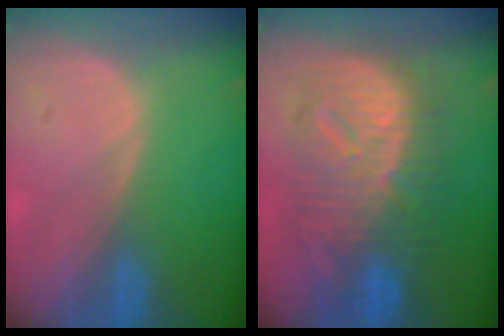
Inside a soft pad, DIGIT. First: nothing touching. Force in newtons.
{"total": 12.1, "press": 12.0, "slide": 1.2}